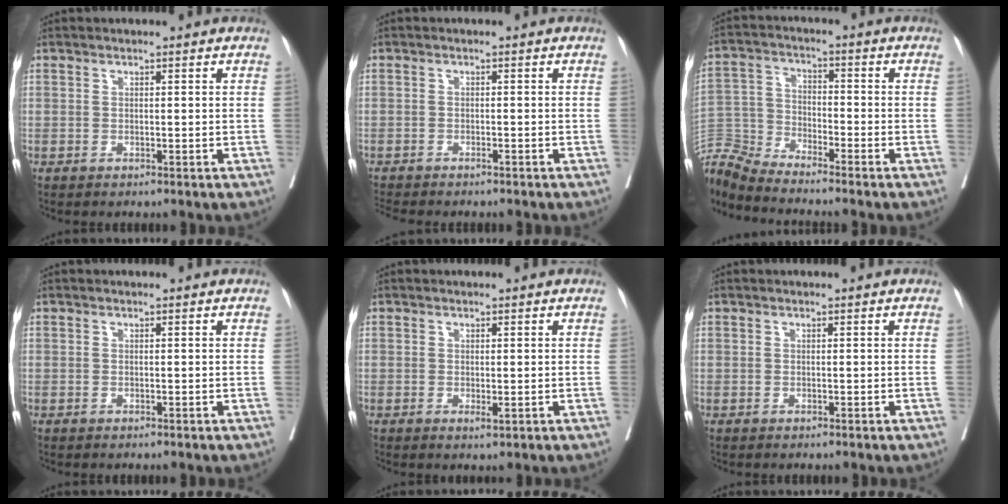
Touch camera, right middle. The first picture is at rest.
{"total": 2.3, "force": [-2.2, 0.2, 0.9], "torque": [-0.018, -0.005, -0.033]}
{"total": 8.4, "force": [-8.4, -0.9, 0.4], "torque": [-0.017, 0.008, -0.168]}
{"total": 0.0}
{"total": 0.9, "force": [-0.1, 0.2, 0.9], "torque": [-0.015, -0.006, 0.002]}
{"total": 0.0}